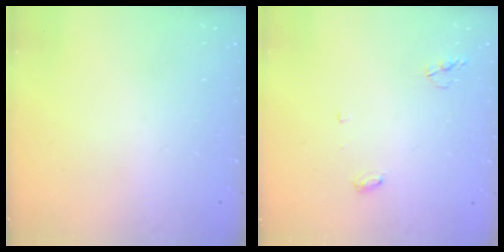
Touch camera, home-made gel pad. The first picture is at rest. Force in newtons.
{"total": 4.0, "press": 3.9, "slide": 0.3}